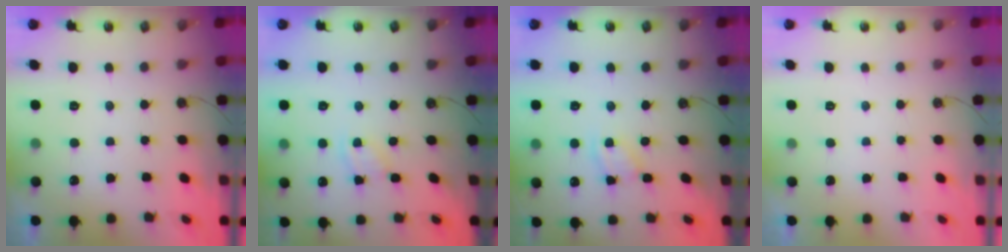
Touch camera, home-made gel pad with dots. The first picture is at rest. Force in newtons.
{"total": 2.1, "press": 2.1, "slide": 0.4}
{"total": 2.3, "press": 2.3, "slide": 0.1}
{"total": 0.0}